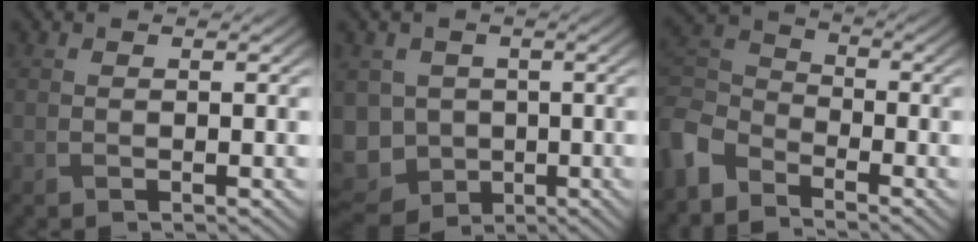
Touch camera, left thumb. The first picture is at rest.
{"total": 9.5, "force": [-2.1, 8.2, 4.1], "torque": [-0.119, -0.022, -0.052]}
{"total": 5.7, "force": [-4.3, 3.0, 2.2], "torque": [-0.060, -0.004, -0.107]}